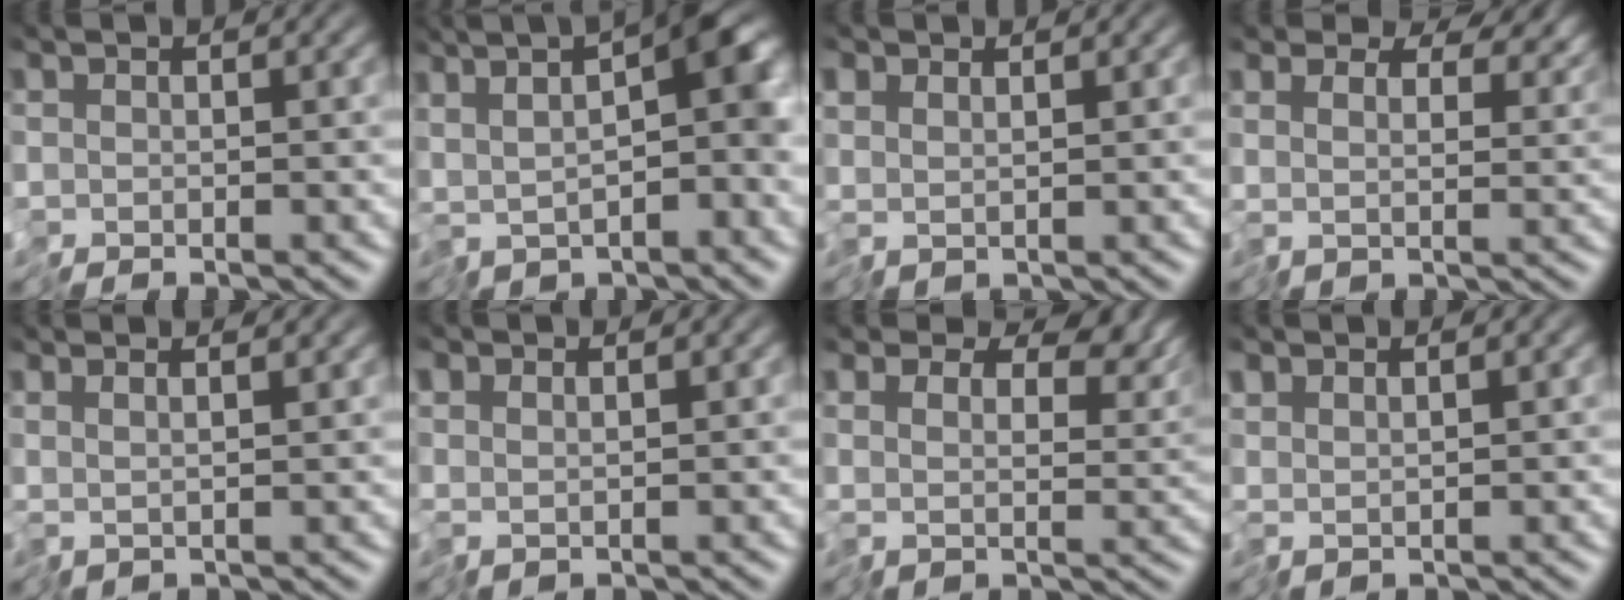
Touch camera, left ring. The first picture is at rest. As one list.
[{"total": 8.7, "force": [1.0, 2.6, 8.2], "torque": [-0.129, 0.005, 0.013]}, {"total": 1.0, "force": [1.0, 0.3, 0.2], "torque": [-0.006, 0.003, 0.019]}, {"total": 7.9, "force": [5.6, 4.1, 3.7], "torque": [-0.079, 0.011, 0.090]}, {"total": 2.0, "force": [1.8, -0.6, 0.7], "torque": [-0.019, 0.009, 0.034]}, {"total": 0.8, "force": [0.8, 0.1, 0.0], "torque": [-0.001, 0.002, 0.018]}, {"total": 7.9, "force": [5.1, 4.1, 4.4], "torque": [-0.080, 0.001, 0.099]}, {"total": 1.1, "force": [1.1, -0.2, 0.0], "torque": [-0.003, 0.002, 0.027]}]